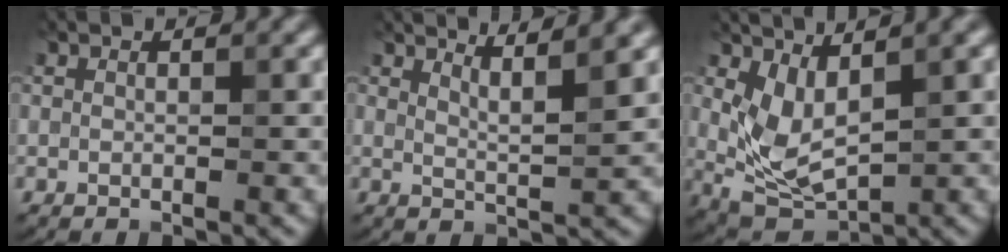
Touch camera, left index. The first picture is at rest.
{"total": 2.3, "force": [2.2, -0.2, 0.8], "torque": [-0.004, -0.005, 0.030]}
{"total": 3.7, "force": [0.6, 1.8, 3.2], "torque": [-0.080, -0.015, 0.016]}